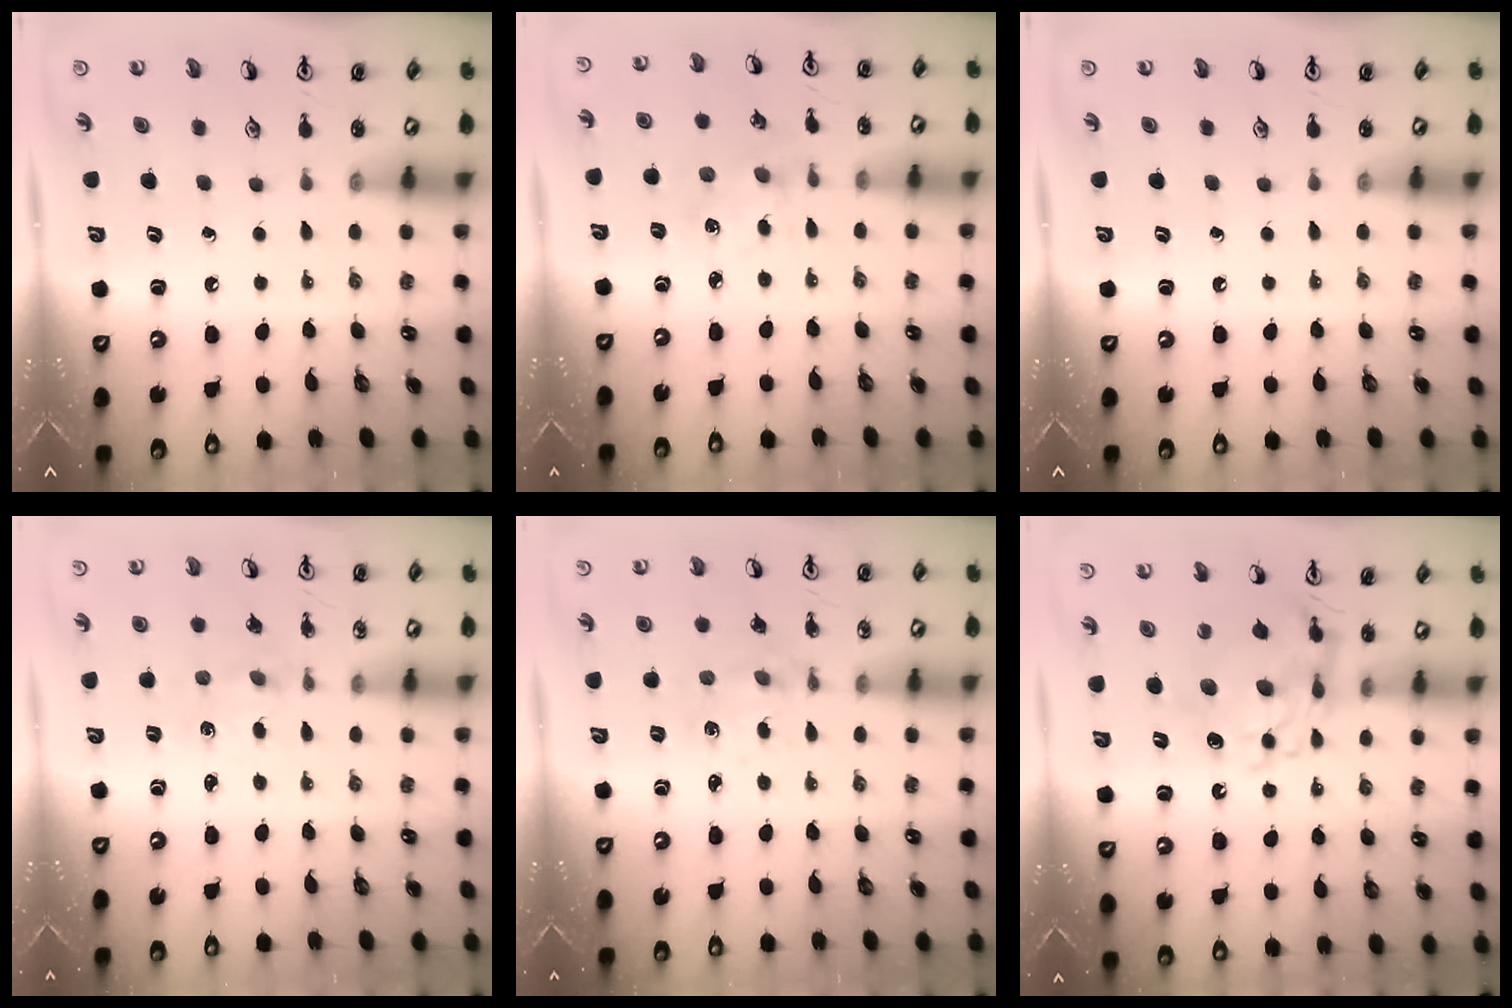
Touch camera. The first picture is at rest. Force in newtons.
{"total": 1.2, "press": 1.1, "slide": 0.3}
{"total": 0.0}
{"total": 1.9, "press": 1.9, "slide": 0.3}
{"total": 2.0, "press": 2.0, "slide": 0.2}
{"total": 12.1, "press": 12.1, "slide": 1.1}